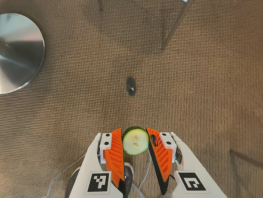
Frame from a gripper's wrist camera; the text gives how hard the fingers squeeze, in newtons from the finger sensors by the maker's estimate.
{"total": 9.4, "left": 9.2, "right": 9.6}